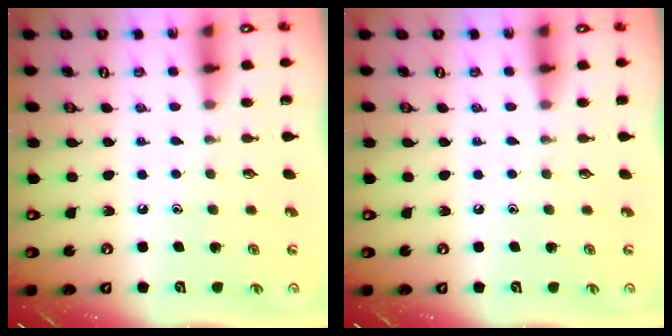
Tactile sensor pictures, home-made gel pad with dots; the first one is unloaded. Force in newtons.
{"total": 0.0}